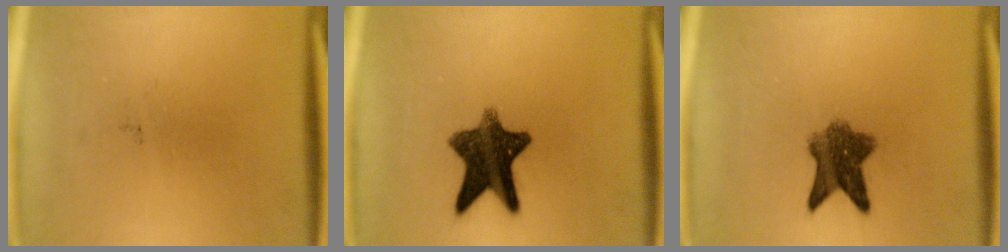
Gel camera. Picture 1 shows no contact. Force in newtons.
{"total": 10.9}
{"total": 6.9}